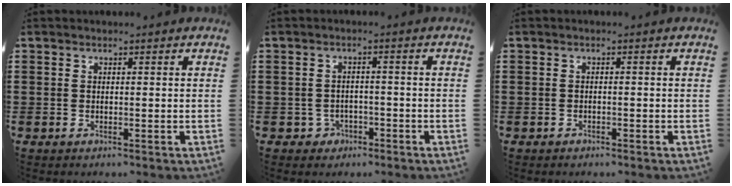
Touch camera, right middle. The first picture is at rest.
{"total": 2.7, "force": [-2.0, 1.7, 0.6], "torque": [-0.018, 0.003, -0.044]}
{"total": 0.7, "force": [-0.6, 0.3, 0.0], "torque": [-0.002, 0.002, -0.014]}